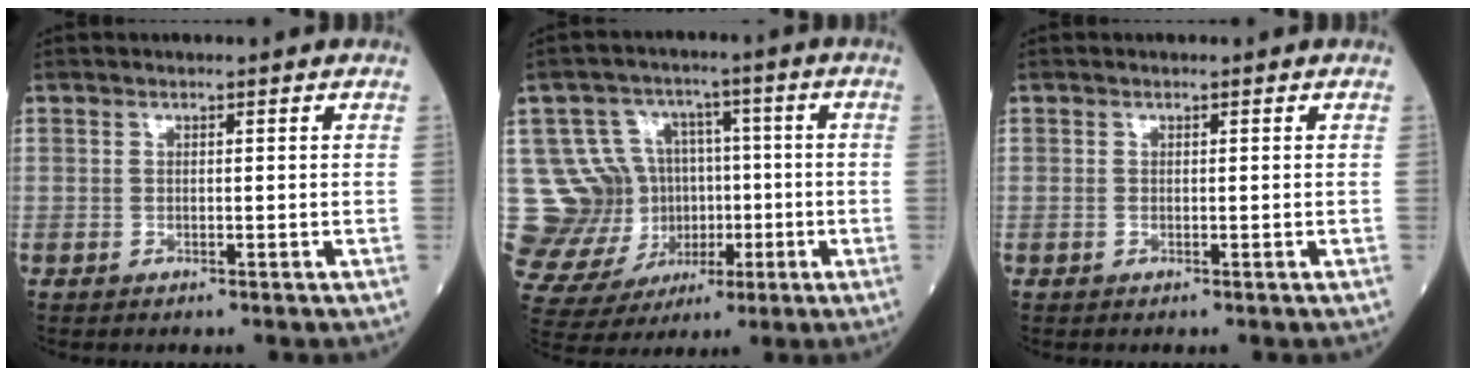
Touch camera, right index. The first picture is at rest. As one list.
[{"total": 15.7, "force": [-0.3, 13.7, 7.7], "torque": [-0.169, 0.052, 0.032]}, {"total": 0.0}]